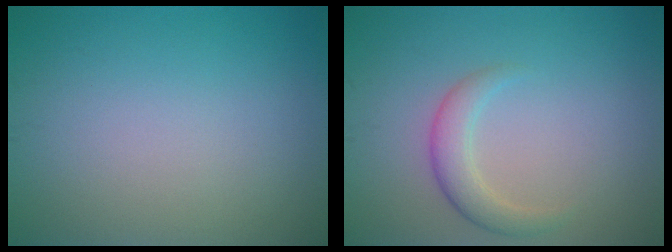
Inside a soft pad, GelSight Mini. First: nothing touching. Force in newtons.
{"total": 2.4, "press": 2.4, "slide": 0.1}